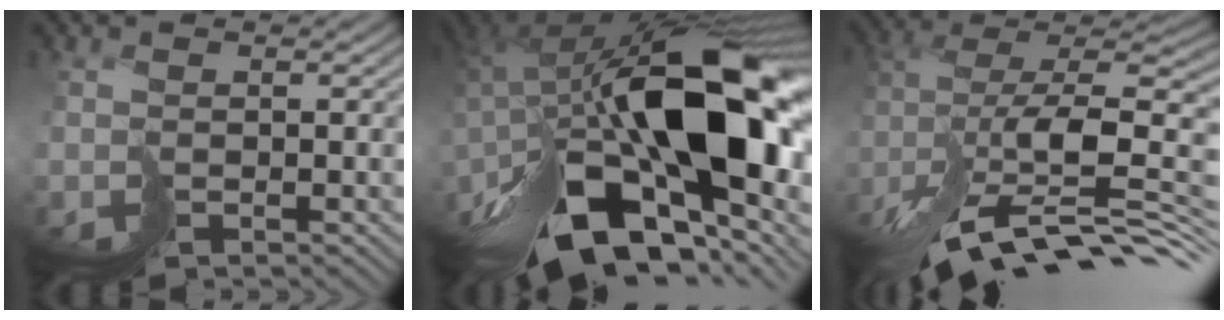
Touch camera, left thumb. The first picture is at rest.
{"total": 18.5, "force": [-3.8, 10.3, 14.8], "torque": [-0.275, -0.023, -0.044]}
{"total": 13.9, "force": [-6.4, 6.0, 10.8], "torque": [-0.217, 0.007, -0.105]}